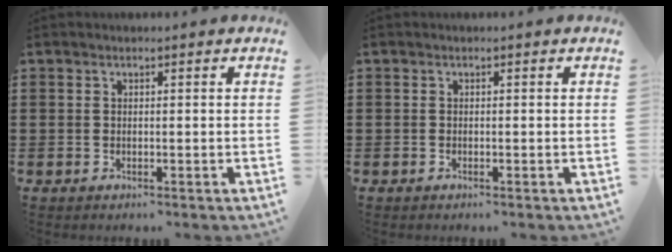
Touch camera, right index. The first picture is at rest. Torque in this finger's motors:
{"motor_torque": [2.14, 0.00, 0.06, -0.02]}